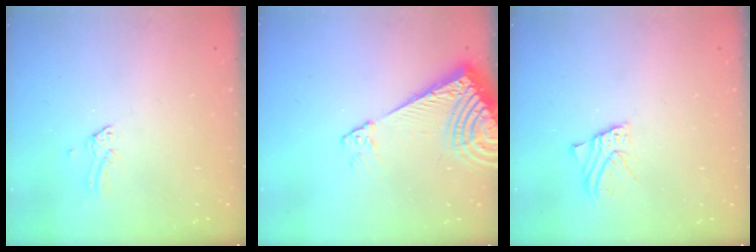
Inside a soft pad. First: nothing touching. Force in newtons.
{"total": 14.3, "press": 14.1, "slide": 2.2}
{"total": 2.6, "press": 2.6, "slide": 0.2}